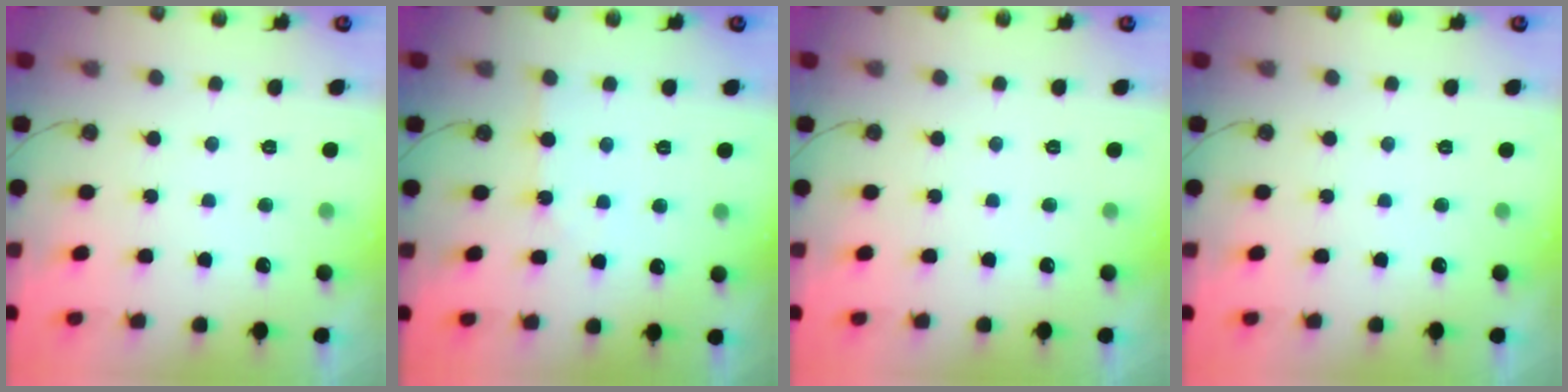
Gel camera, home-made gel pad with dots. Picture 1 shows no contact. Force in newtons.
{"total": 4.2, "press": 4.2, "slide": 0.6}
{"total": 0.0}
{"total": 0.0}